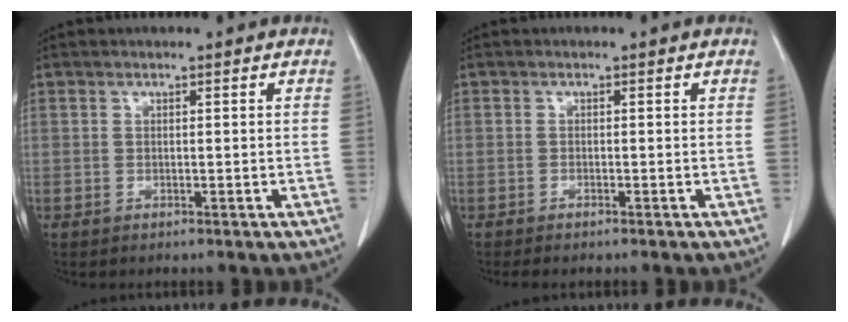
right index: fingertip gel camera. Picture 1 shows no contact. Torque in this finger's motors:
{"motor_torque": [0.13, -0.09, 0.05, 0.01]}